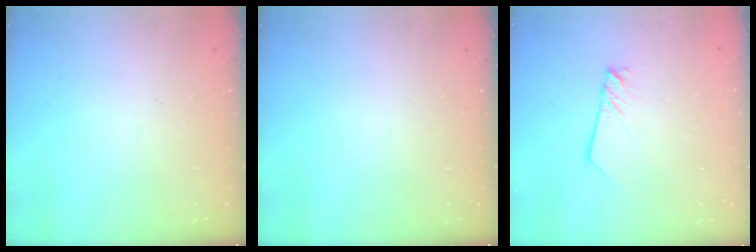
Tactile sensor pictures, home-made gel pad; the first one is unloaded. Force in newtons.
{"total": 0.0}
{"total": 1.9, "press": 1.9, "slide": 0.2}